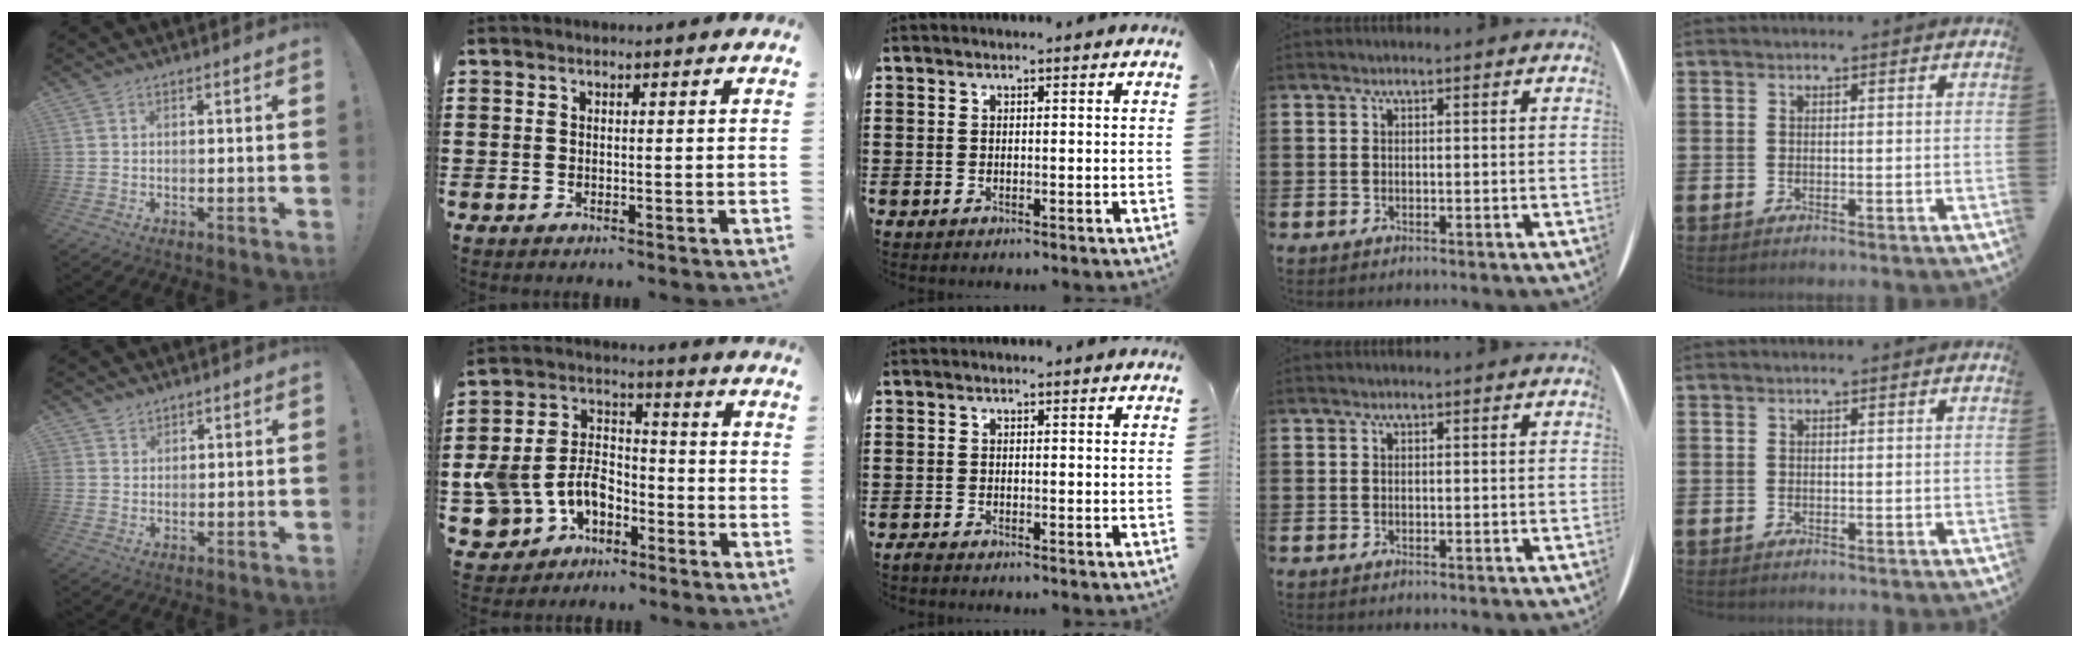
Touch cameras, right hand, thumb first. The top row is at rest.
{"thumb": {"total": 2.1, "force": [1.7, 1.2, 0.1], "torque": [0.010, -0.012, 0.030]}, "index": {"total": 8.1, "force": [-3.8, 6.0, 3.9], "torque": [-0.123, 0.006, -0.080]}, "middle": {"total": 0.8, "force": [-0.7, 0.2, 0.2], "torque": [-0.007, -0.004, -0.013]}}